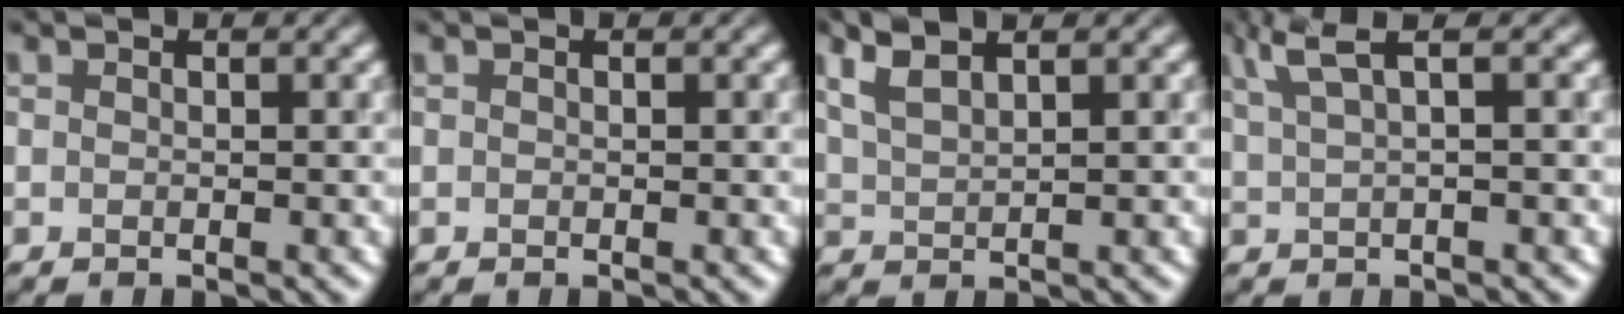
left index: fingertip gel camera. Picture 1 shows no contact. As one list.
[{"total": 0.0}, {"total": 2.9, "force": [2.2, 0.6, 1.8], "torque": [-0.037, 0.014, 0.047]}, {"total": 2.9, "force": [1.8, 0.3, 2.3], "torque": [-0.034, 0.013, 0.035]}]